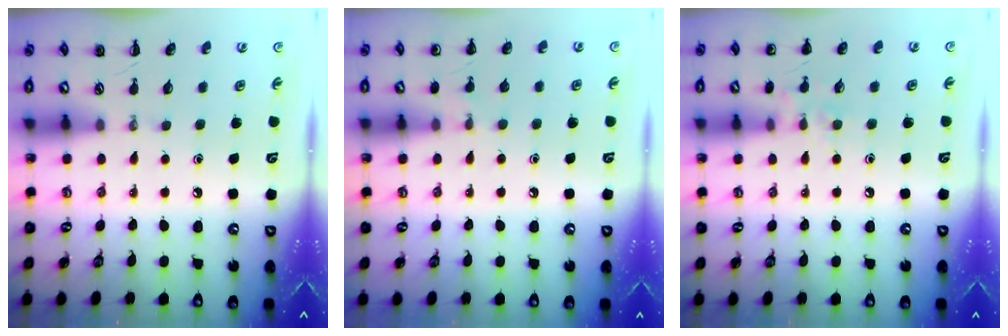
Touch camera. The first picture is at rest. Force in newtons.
{"total": 5.5, "press": 5.3, "slide": 1.5}
{"total": 7.5, "press": 7.2, "slide": 1.8}